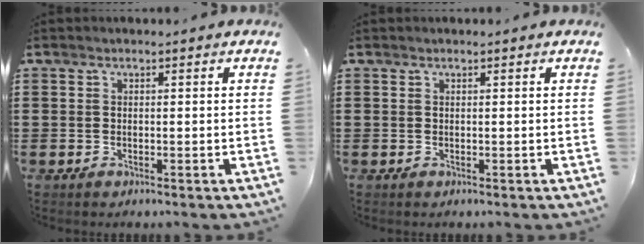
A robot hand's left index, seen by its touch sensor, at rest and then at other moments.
{"total": 0.0}